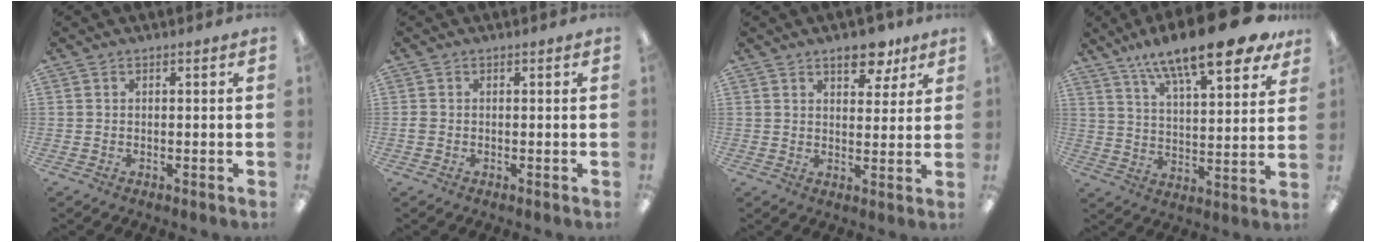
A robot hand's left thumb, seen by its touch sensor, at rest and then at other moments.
{"total": 1.1, "force": [-0.3, 1.0, 0.5], "torque": [-0.008, 0.004, -0.006]}
{"total": 8.5, "force": [5.6, 4.2, 4.8], "torque": [-0.043, -0.028, 0.091]}
{"total": 17.3, "force": [13.0, 4.2, 10.6], "torque": [-0.171, -0.081, 0.214]}